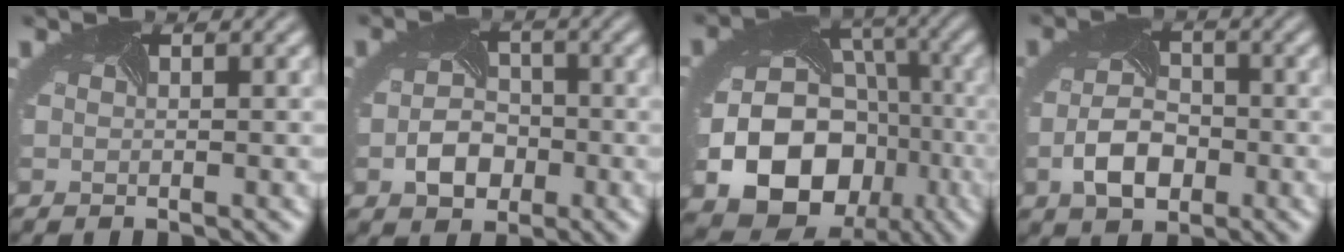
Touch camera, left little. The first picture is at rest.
{"total": 3.5, "force": [-1.3, 2.6, 2.0], "torque": [-0.037, -0.005, -0.025]}
{"total": 17.6, "force": [-5.4, 14.5, 8.4], "torque": [-0.169, -0.052, -0.085]}
{"total": 4.5, "force": [-1.3, 2.8, 3.2], "torque": [-0.069, -0.009, -0.028]}